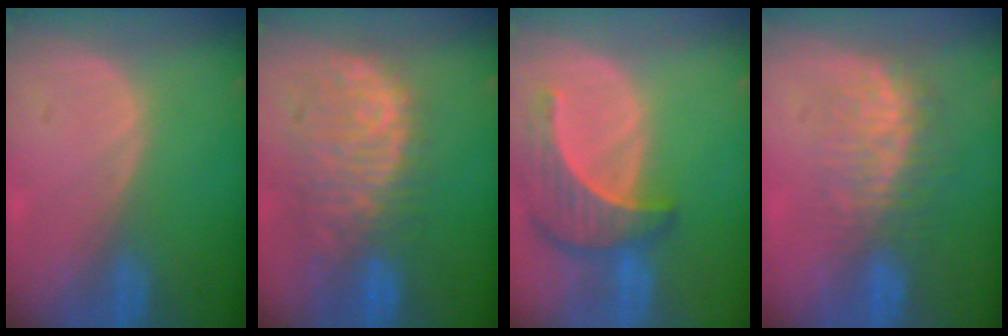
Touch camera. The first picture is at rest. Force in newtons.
{"total": 11.2, "press": 9.6, "slide": 5.8}
{"total": 7.8, "press": 7.5, "slide": 2.4}
{"total": 8.1, "press": 7.4, "slide": 3.2}